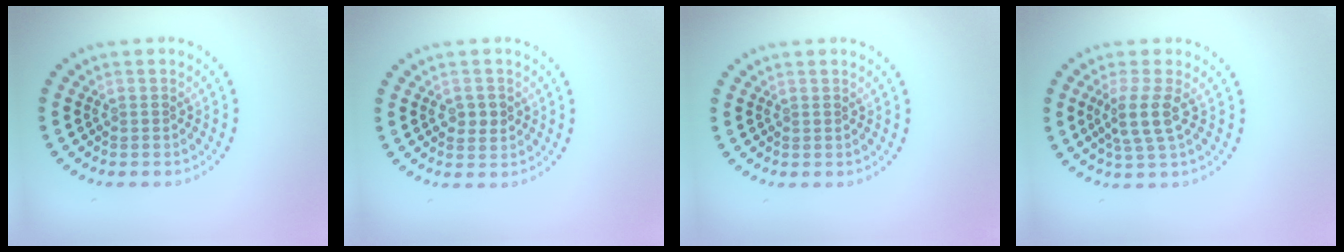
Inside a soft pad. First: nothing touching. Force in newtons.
{"total": 1.9, "press": 1.9, "slide": 0.1}
{"total": 0.0}
{"total": 2.9, "press": 2.4, "slide": 1.7}